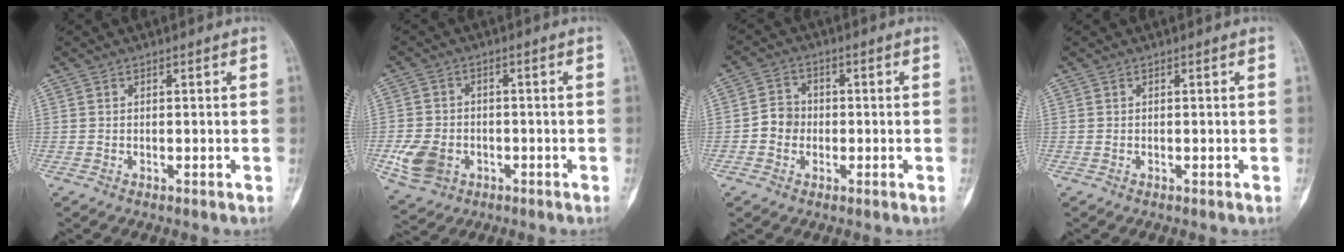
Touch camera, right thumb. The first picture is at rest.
{"total": 7.7, "force": [-2.3, 6.0, 4.2], "torque": [-0.075, 0.009, -0.038]}
{"total": 4.6, "force": [-0.9, 4.1, 1.8], "torque": [-0.009, 0.015, -0.024]}
{"total": 0.0}